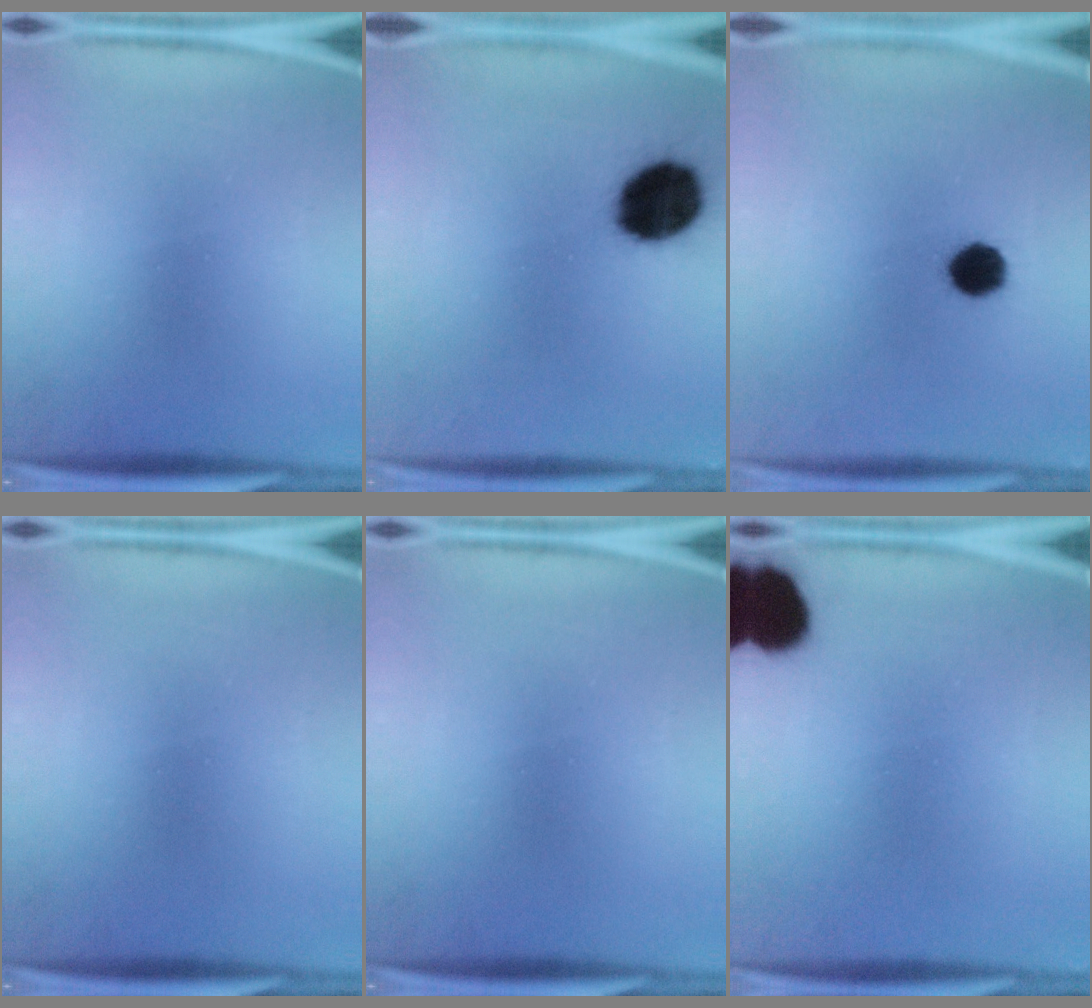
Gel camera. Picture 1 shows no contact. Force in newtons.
{"total": 16.0}
{"total": 6.9}
{"total": 0.0}
{"total": 0.0}
{"total": 11.8}